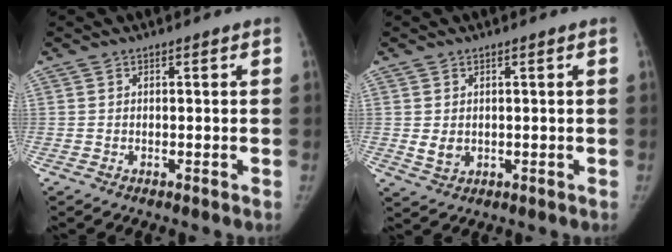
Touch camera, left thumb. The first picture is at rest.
{"total": 2.7, "force": [0.2, 2.2, 1.6], "torque": [-0.021, -0.007, 0.014]}